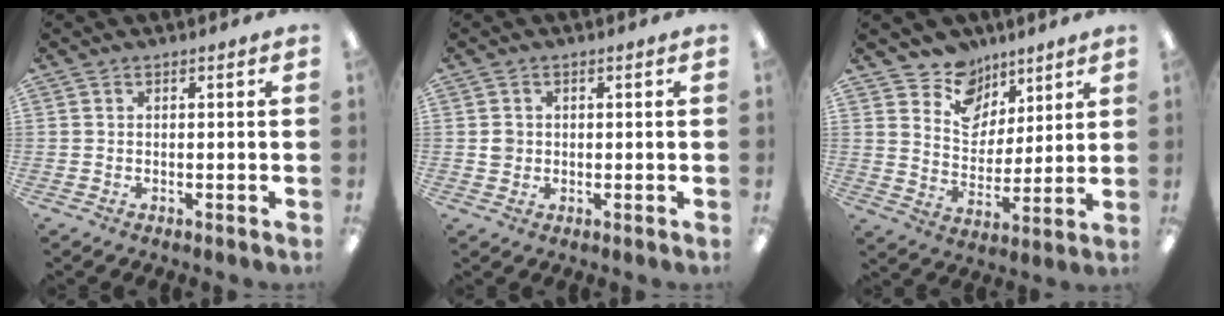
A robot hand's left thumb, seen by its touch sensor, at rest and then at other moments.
{"total": 2.3, "force": [0.2, 2.2, 0.6], "torque": [-0.006, 0.002, 0.000]}
{"total": 10.9, "force": [7.8, 7.4, 1.6], "torque": [-0.031, -0.062, 0.148]}